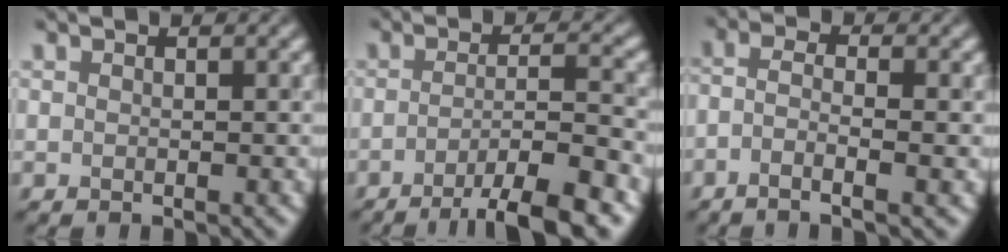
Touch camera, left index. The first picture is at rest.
{"total": 7.5, "force": [-4.3, 1.2, 5.9], "torque": [-0.075, 0.019, -0.056]}
{"total": 3.2, "force": [-1.8, 0.4, 2.6], "torque": [-0.047, 0.012, -0.034]}